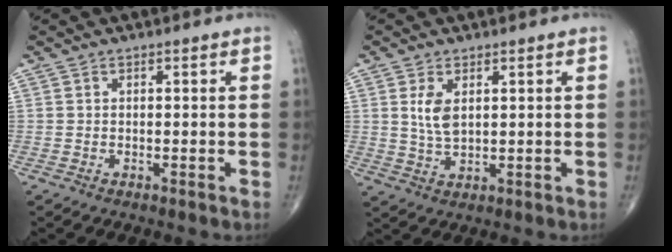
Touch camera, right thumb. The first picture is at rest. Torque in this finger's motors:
{"motor_torque": [0.89, 0.76, 0.68, 0.33, 0.08]}